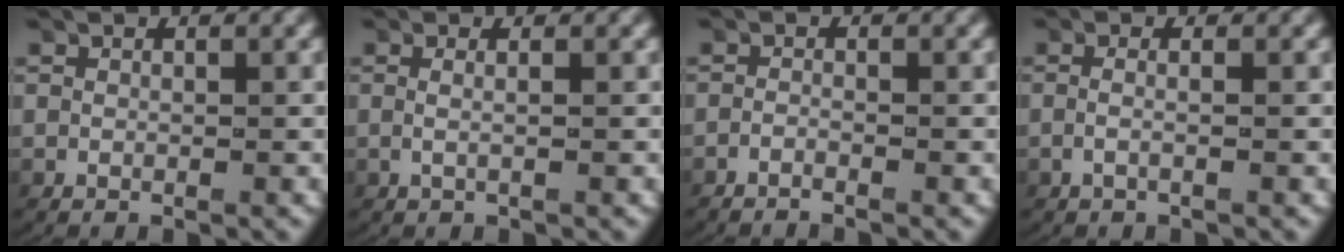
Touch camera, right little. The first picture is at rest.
{"total": 1.3, "force": [-0.2, -0.2, 1.3], "torque": [-0.036, -0.006, -0.001]}
{"total": 1.9, "force": [-1.9, 0.2, 0.4], "torque": [-0.022, -0.008, -0.031]}
{"total": 1.5, "force": [-0.8, -0.2, 1.3], "torque": [-0.041, -0.009, -0.009]}